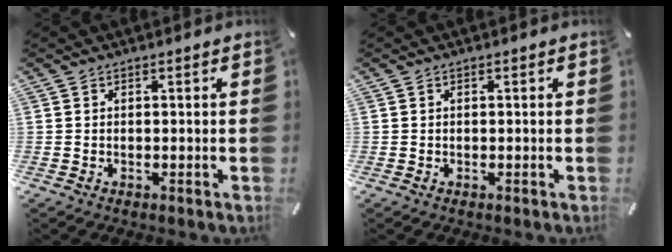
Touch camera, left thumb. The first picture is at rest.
{"total": 0.0}